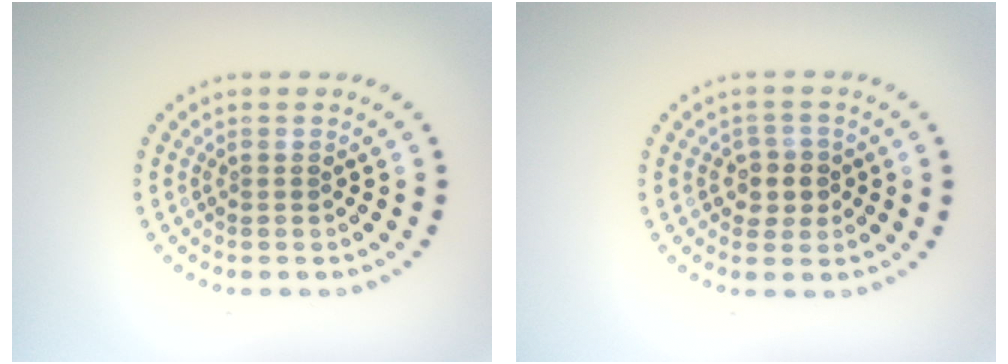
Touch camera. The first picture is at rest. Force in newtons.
{"total": 2.1, "press": 1.9, "slide": 0.7}